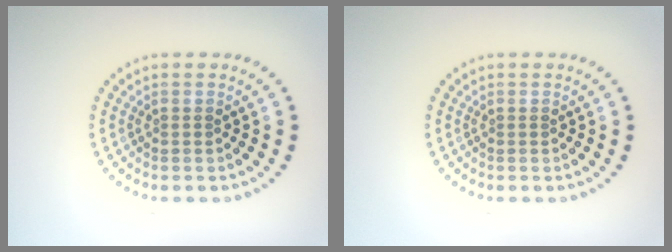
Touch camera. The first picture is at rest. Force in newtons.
{"total": 0.0}